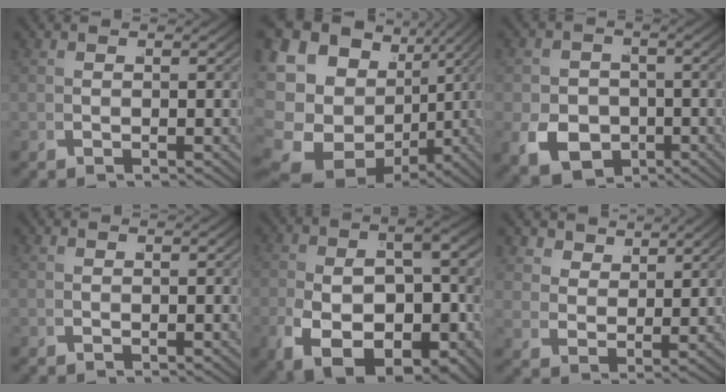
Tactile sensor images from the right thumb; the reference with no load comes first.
{"total": 16.8, "force": [-1.6, 13.1, 10.4], "torque": [-0.213, -0.052, -0.007]}
{"total": 7.9, "force": [-3.1, 6.3, 3.7], "torque": [-0.063, -0.033, -0.040]}
{"total": 0.0}
{"total": 13.4, "force": [-3.3, 8.9, 9.4], "torque": [-0.193, -0.075, -0.015]}
{"total": 3.6, "force": [2.8, 1.8, 1.4], "torque": [-0.022, -0.007, 0.056]}